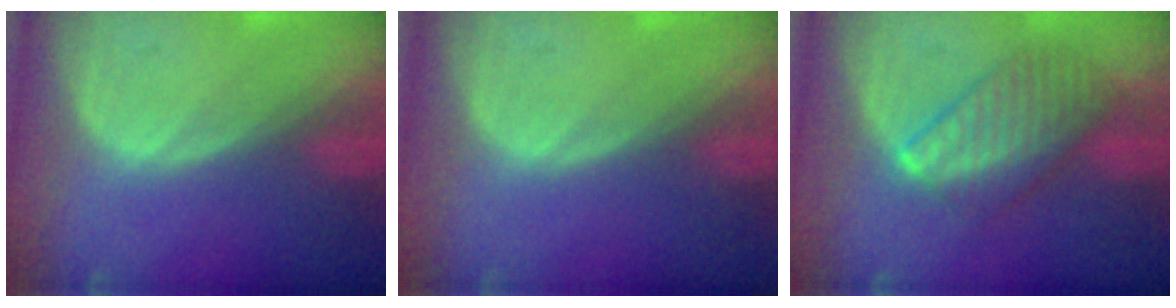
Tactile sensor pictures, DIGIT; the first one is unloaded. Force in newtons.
{"total": 0.0}
{"total": 7.1, "press": 7.1, "slide": 0.3}